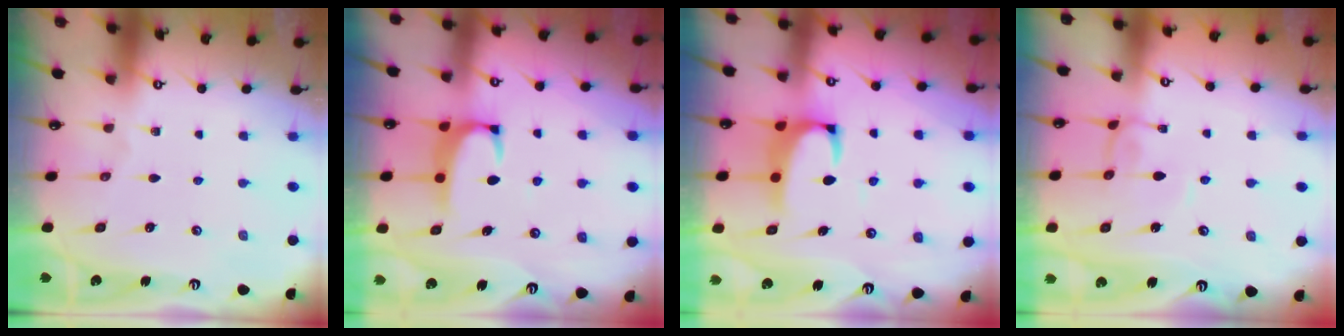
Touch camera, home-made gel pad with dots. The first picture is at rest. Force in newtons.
{"total": 1.8, "press": 1.7, "slide": 0.4}
{"total": 2.6, "press": 2.4, "slide": 1.1}
{"total": 2.1, "press": 2.1, "slide": 0.3}